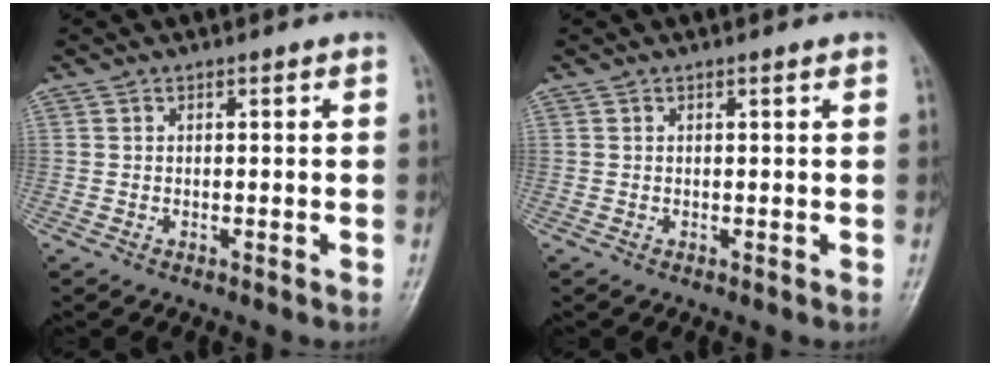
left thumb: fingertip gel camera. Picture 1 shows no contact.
{"total": 0.6, "force": [0.3, -0.1, 0.5], "torque": [-0.011, 0.000, 0.005]}